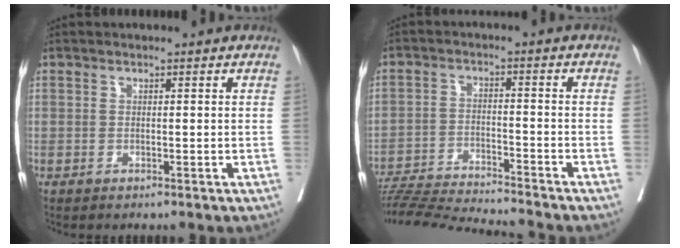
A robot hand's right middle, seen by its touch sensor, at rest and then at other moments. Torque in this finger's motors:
{"motor_torque": [0.06, -1.41, -0.02, 0.01]}